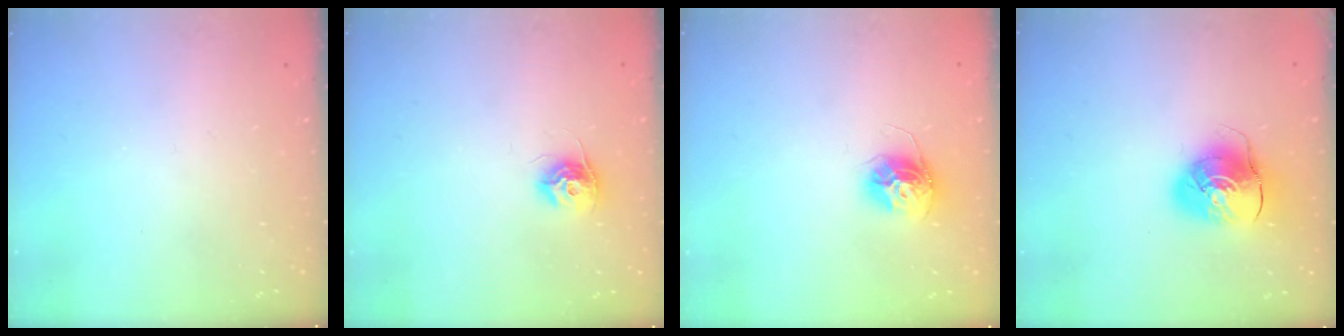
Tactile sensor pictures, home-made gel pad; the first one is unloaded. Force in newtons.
{"total": 9.5, "press": 9.5, "slide": 0.3}
{"total": 11.9, "press": 11.9, "slide": 1.0}
{"total": 10.2, "press": 10.1, "slide": 1.3}